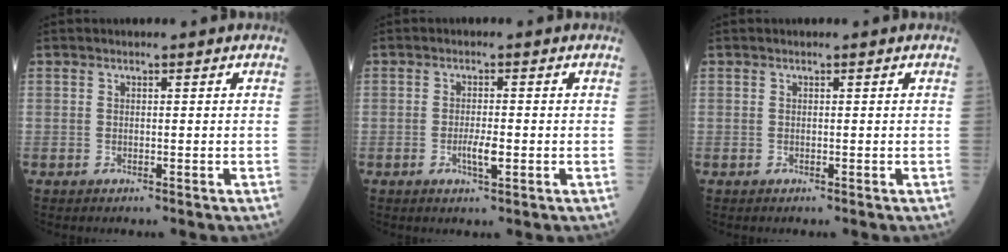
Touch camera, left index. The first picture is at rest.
{"total": 2.5, "force": [-0.7, 0.5, 2.4], "torque": [-0.048, -0.001, -0.011]}
{"total": 0.0}